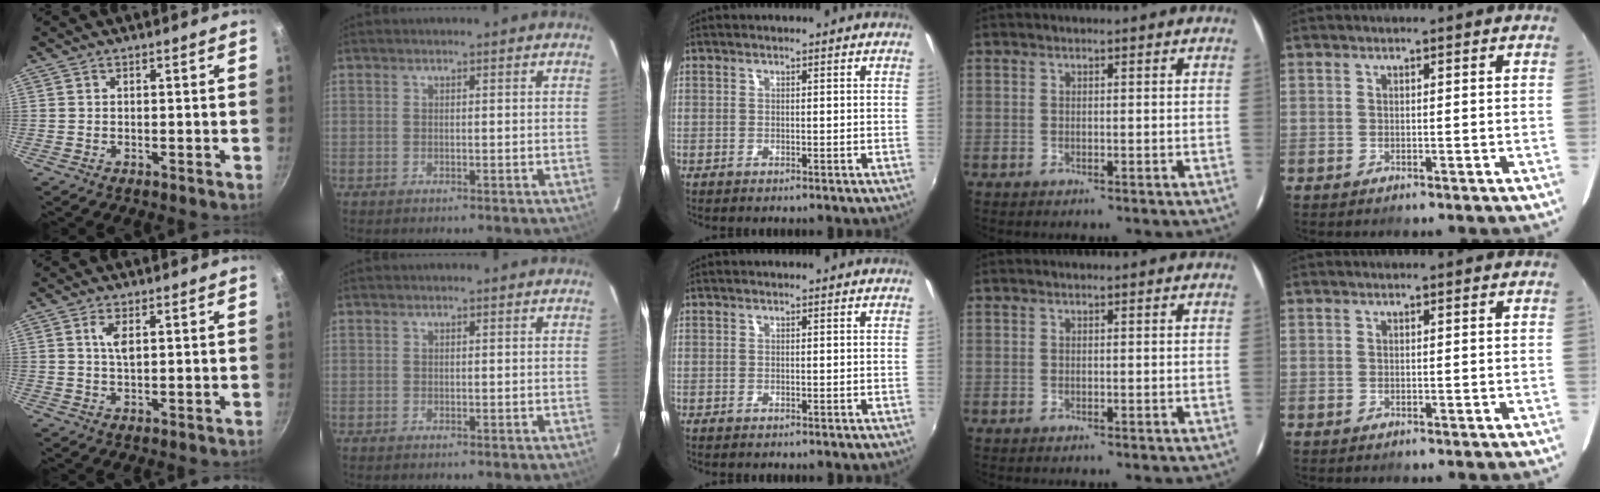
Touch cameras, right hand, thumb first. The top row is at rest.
{"thumb": {"total": 3.6, "force": [1.2, 1.4, 3.1], "torque": [-0.057, -0.004, 0.025]}}